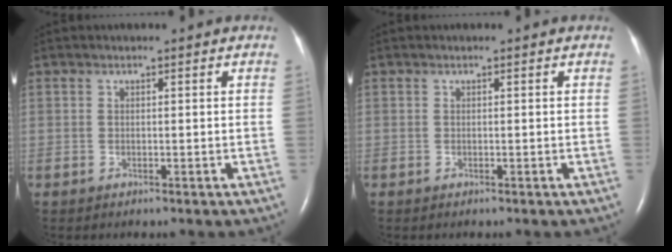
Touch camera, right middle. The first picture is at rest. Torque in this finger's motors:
{"motor_torque": [0.32, -0.11, 0.02, -0.01]}